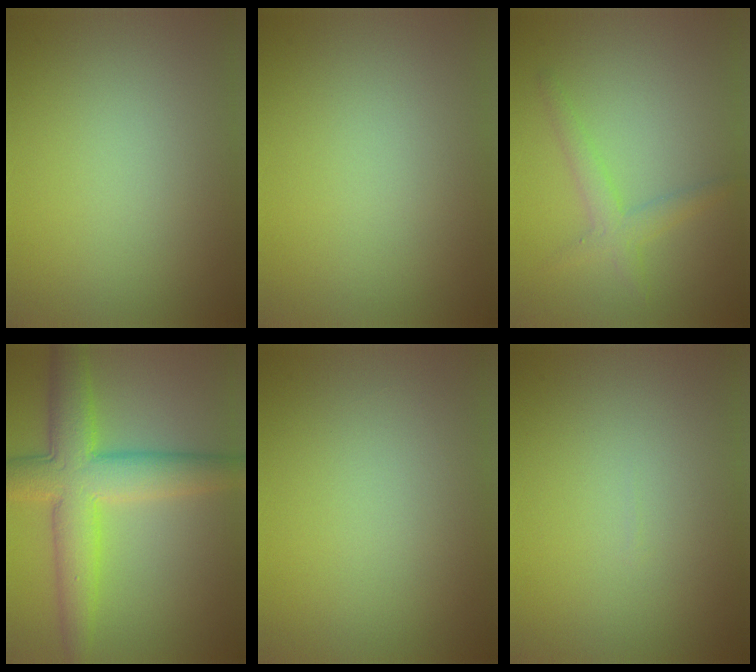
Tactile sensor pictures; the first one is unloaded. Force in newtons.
{"total": 0.0}
{"total": 2.1, "press": 2.1, "slide": 0.1}
{"total": 7.5, "press": 7.5, "slide": 0.1}
{"total": 0.0}
{"total": 0.0}